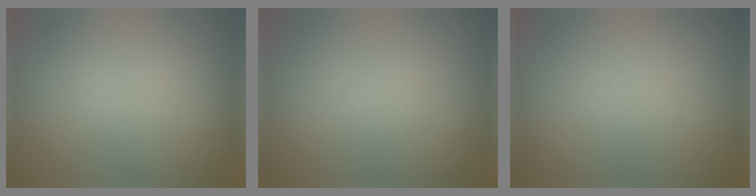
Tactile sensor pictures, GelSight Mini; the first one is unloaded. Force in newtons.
{"total": 0.0}
{"total": 0.0}